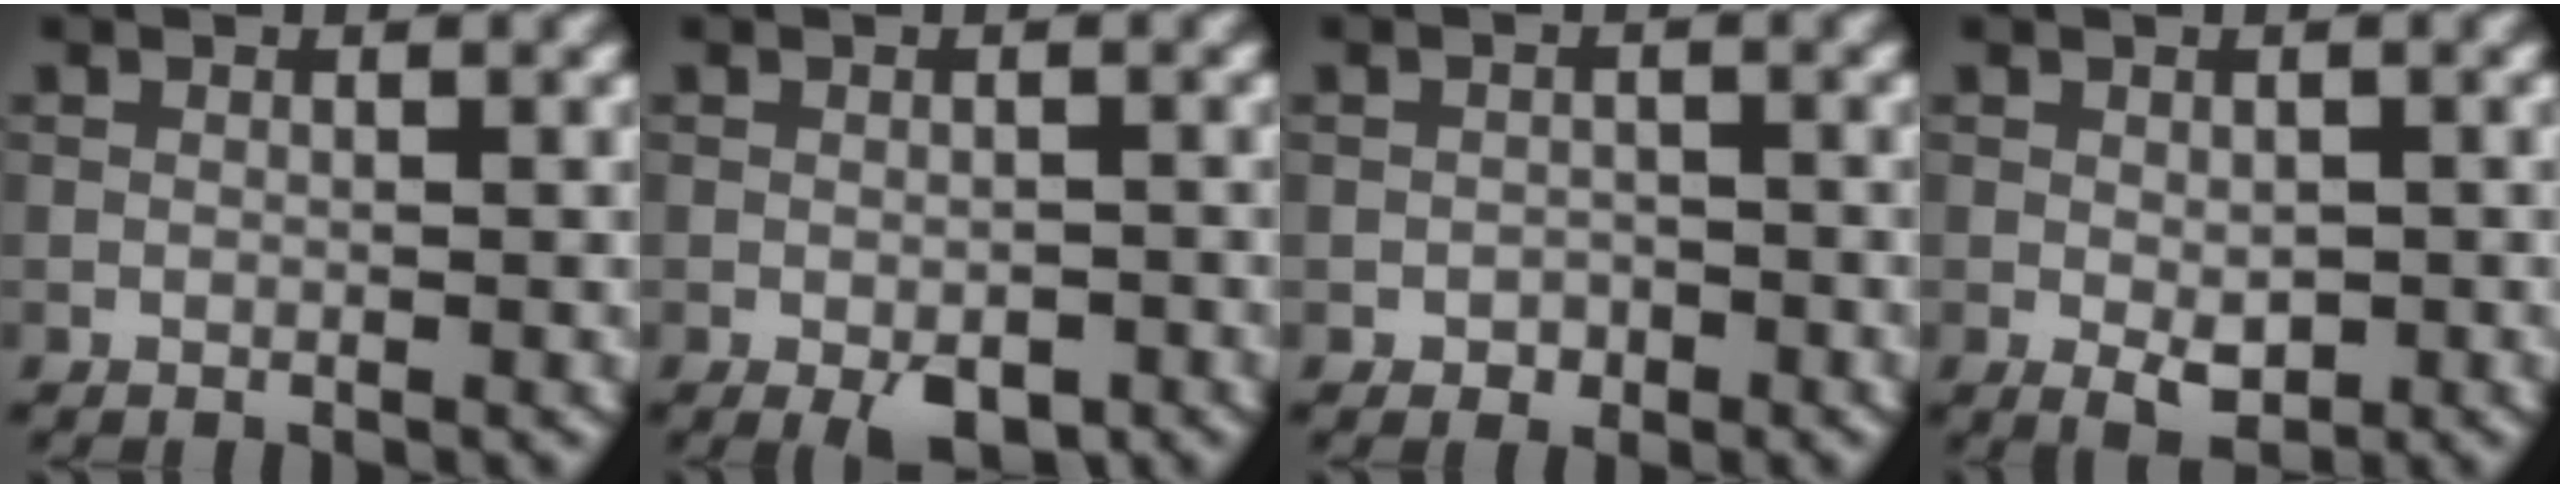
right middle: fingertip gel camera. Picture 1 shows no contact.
{"total": 3.1, "force": [-1.5, 1.5, 2.3], "torque": [-0.034, -0.007, -0.019]}
{"total": 1.3, "force": [-0.7, 1.0, 0.4], "torque": [-0.001, 0.000, -0.013]}
{"total": 2.8, "force": [-0.6, 1.5, 2.2], "torque": [-0.035, -0.008, -0.006]}